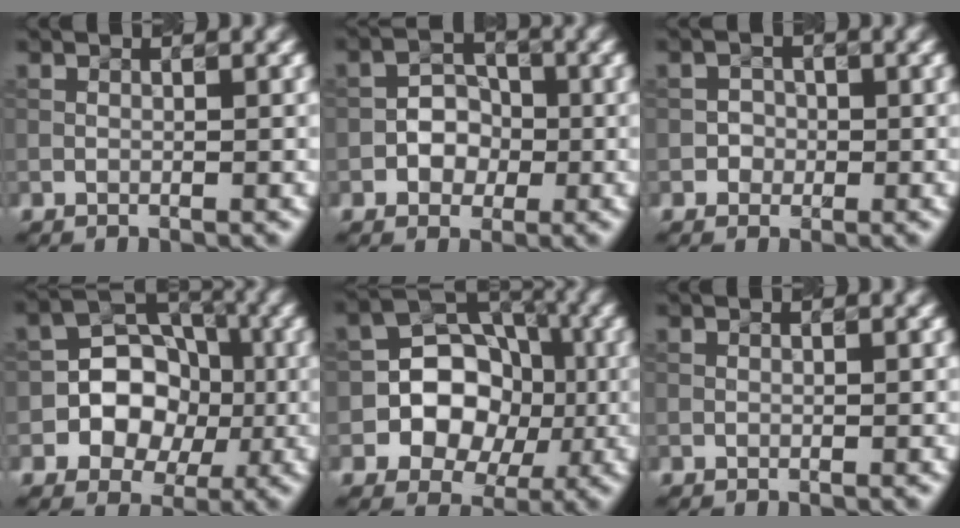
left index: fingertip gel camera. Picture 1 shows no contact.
{"total": 2.7, "force": [-0.7, 2.3, 1.2], "torque": [-0.012, 0.003, -0.017]}
{"total": 1.2, "force": [-0.3, 1.1, 0.0], "torque": [0.015, 0.000, -0.008]}
{"total": 5.8, "force": [-1.1, 4.8, 3.1], "torque": [-0.019, 0.008, -0.032]}
{"total": 6.7, "force": [-1.0, 5.5, 3.7], "torque": [-0.027, 0.010, -0.037]}
{"total": 0.0}